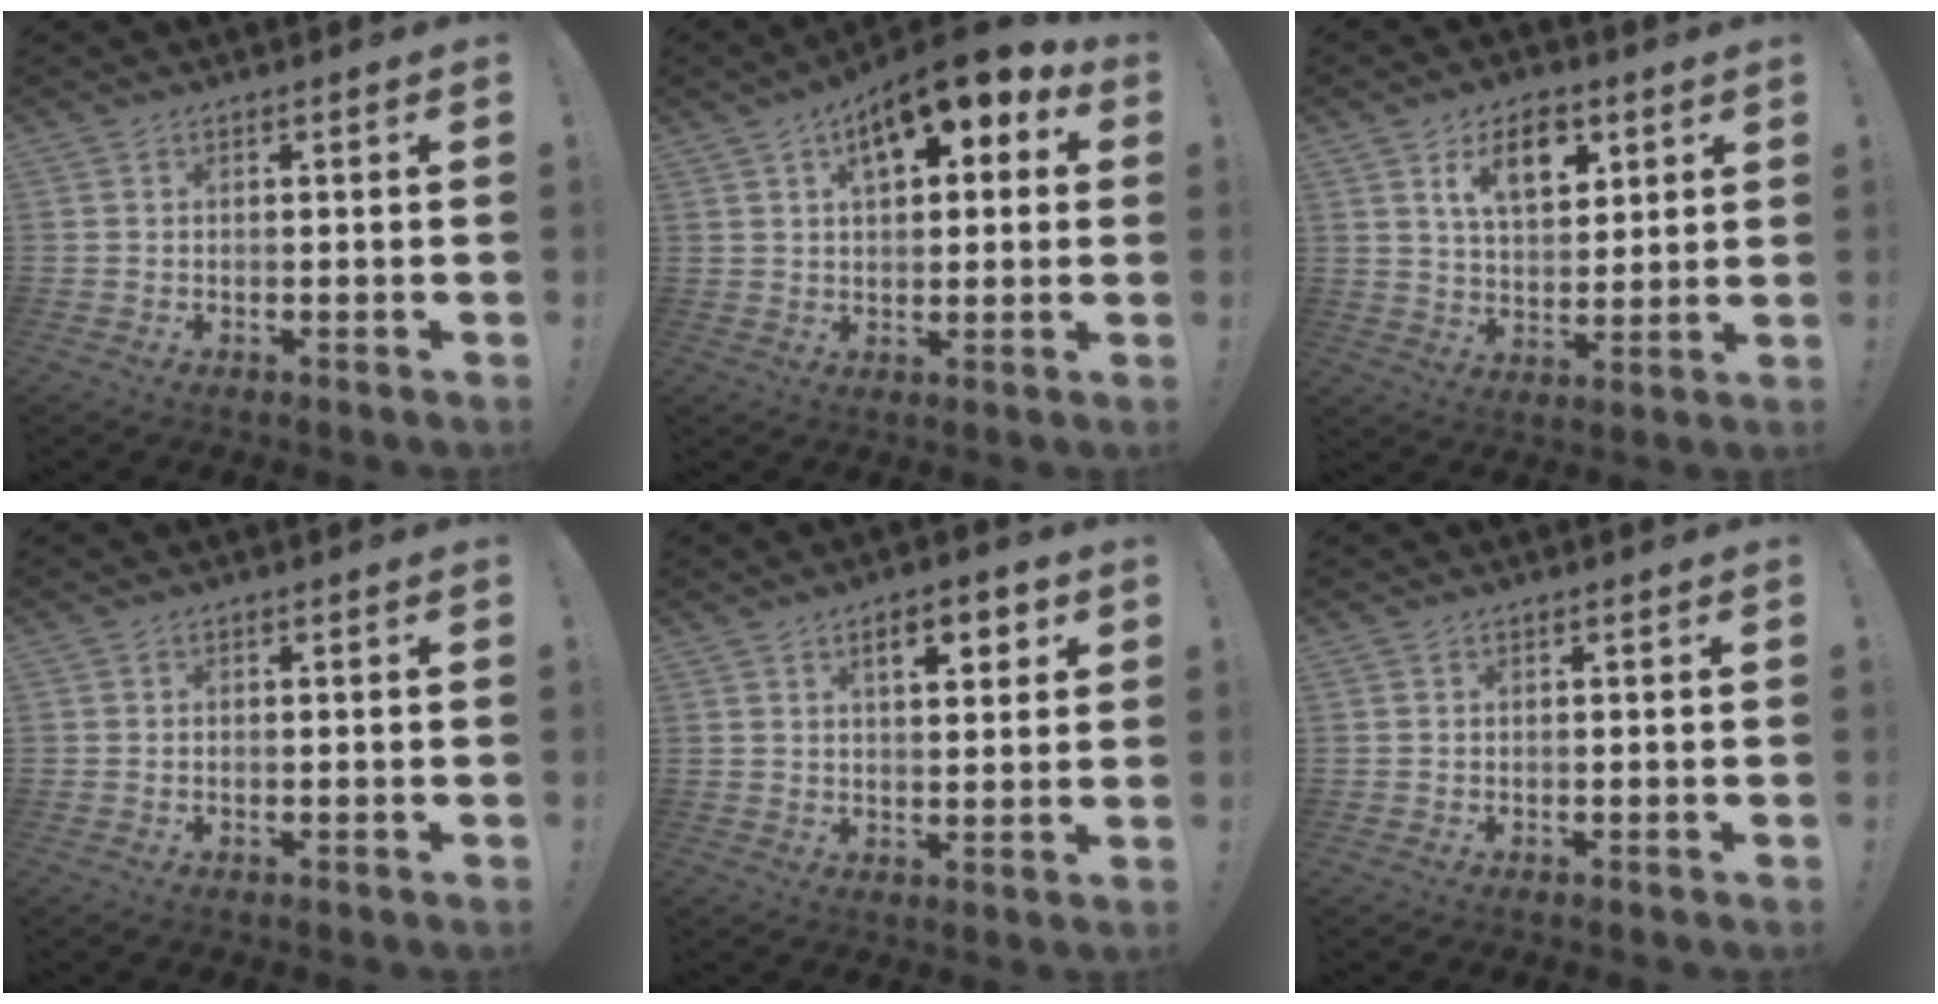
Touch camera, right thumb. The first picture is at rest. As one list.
[{"total": 12.1, "force": [6.1, 5.4, 8.9], "torque": [-0.121, -0.033, 0.103]}, {"total": 12.3, "force": [6.3, 7.6, 7.3], "torque": [-0.108, -0.019, 0.115]}, {"total": 0.5, "force": [-0.1, 0.5, -0.1], "torque": [0.002, 0.002, -0.002]}, {"total": 7.4, "force": [3.5, 2.9, 5.8], "torque": [-0.073, -0.008, 0.051]}, {"total": 0.0}]